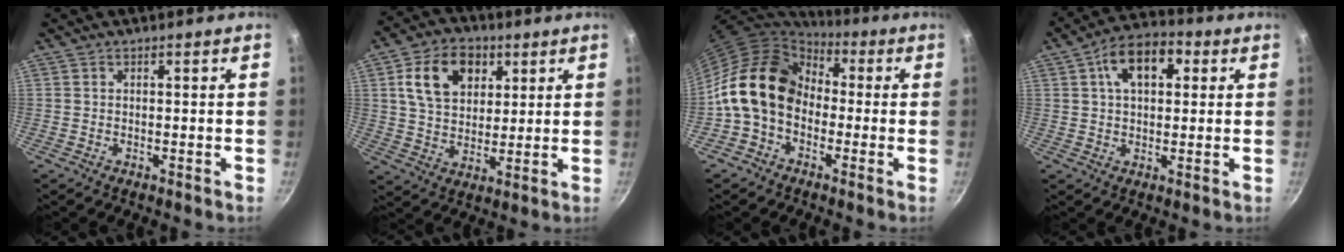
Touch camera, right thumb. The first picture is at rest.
{"total": 13.0, "force": [4.6, 9.2, 8.0], "torque": [-0.112, -0.003, 0.075]}
{"total": 15.4, "force": [-1.2, 11.9, 9.7], "torque": [-0.143, 0.042, -0.042]}
{"total": 10.8, "force": [3.3, 6.6, 7.9], "torque": [-0.095, 0.014, 0.041]}